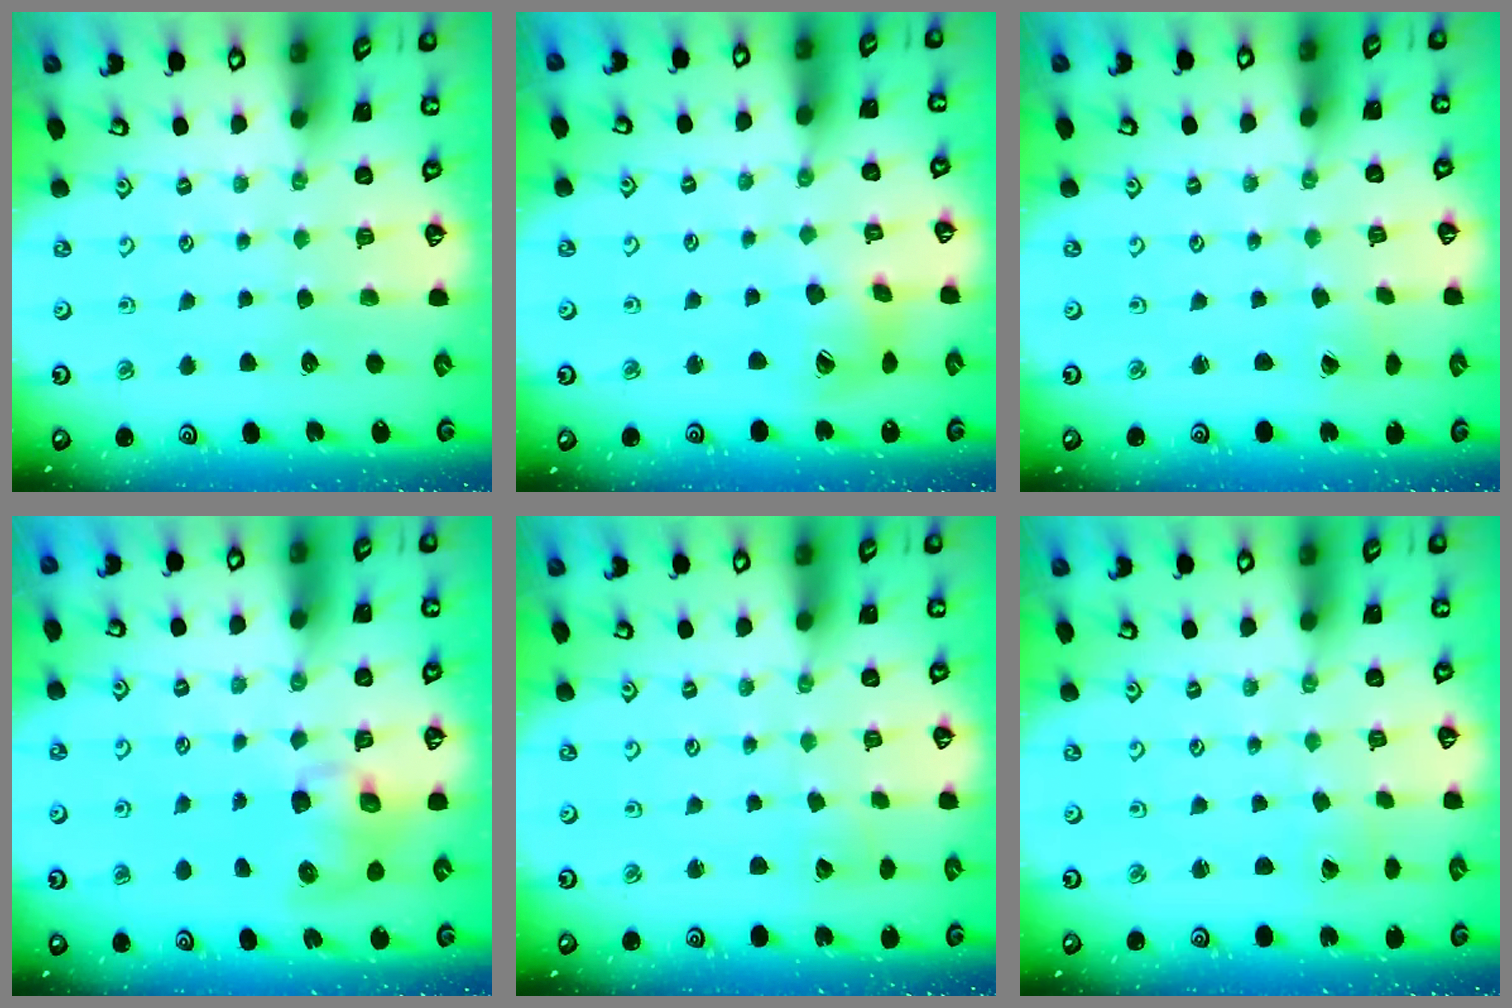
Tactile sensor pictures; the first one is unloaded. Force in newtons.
{"total": 9.1, "press": 9.1, "slide": 1.1}
{"total": 0.0}
{"total": 8.9, "press": 8.8, "slide": 1.4}
{"total": 2.6, "press": 2.6, "slide": 0.3}
{"total": 0.5, "press": 0.5, "slide": 0.1}